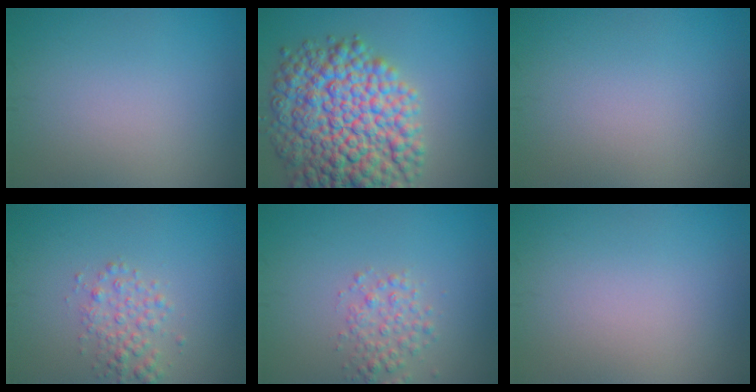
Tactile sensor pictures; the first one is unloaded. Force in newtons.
{"total": 12.5, "press": 12.5, "slide": 0.3}
{"total": 0.0}
{"total": 2.4, "press": 2.4, "slide": 0.1}
{"total": 2.4, "press": 2.4, "slide": 0.1}
{"total": 0.0}